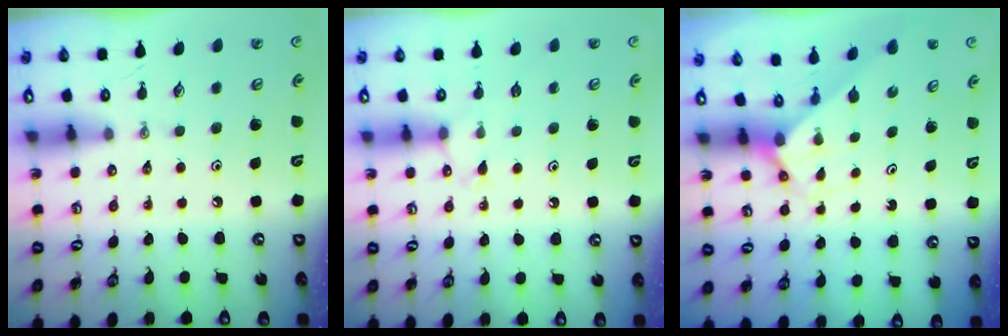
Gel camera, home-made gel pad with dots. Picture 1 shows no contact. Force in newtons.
{"total": 5.4, "press": 5.4, "slide": 0.6}
{"total": 2.3, "press": 2.3, "slide": 0.2}